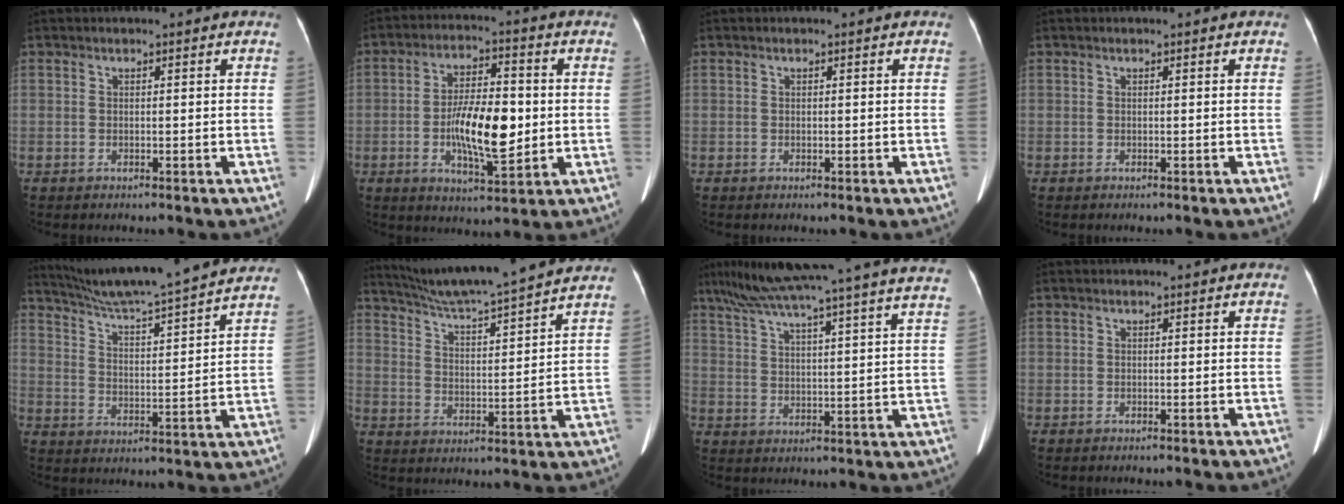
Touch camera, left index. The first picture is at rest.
{"total": 11.3, "force": [-1.2, 3.5, 10.6], "torque": [-0.195, -0.002, -0.019]}
{"total": 0.0}
{"total": 0.0}
{"total": 20.9, "force": [18.8, -0.7, 9.0], "torque": [-0.155, -0.009, 0.271]}
{"total": 18.8, "force": [17.0, -0.8, 8.0], "torque": [-0.140, -0.002, 0.248]}
{"total": 29.8, "force": [25.8, -0.1, 15.0], "torque": [-0.251, -0.015, 0.339]}
{"total": 0.0}